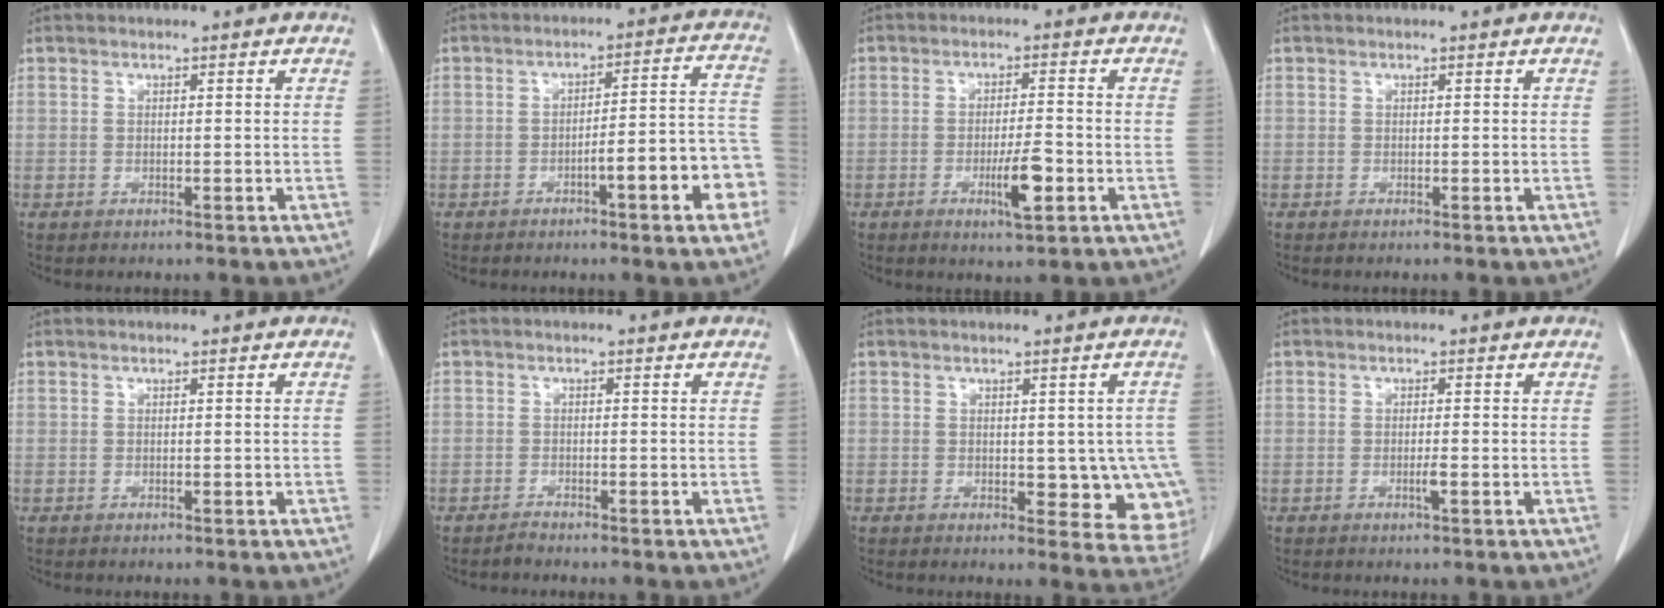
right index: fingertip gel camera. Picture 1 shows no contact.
{"total": 10.4, "force": [-4.3, 1.4, 9.3], "torque": [-0.106, 0.033, -0.054]}
{"total": 5.6, "force": [-2.1, 0.7, 5.1], "torque": [-0.089, -0.005, -0.033]}
{"total": 0.0}
{"total": 0.0}
{"total": 0.8, "force": [-0.8, -0.1, 0.0], "torque": [0.001, -0.002, -0.014]}
{"total": 7.9, "force": [-0.8, 4.3, 6.6], "torque": [-0.046, 0.001, -0.002]}
{"total": 1.2, "force": [-0.5, -0.1, 1.1], "torque": [-0.023, -0.002, -0.008]}